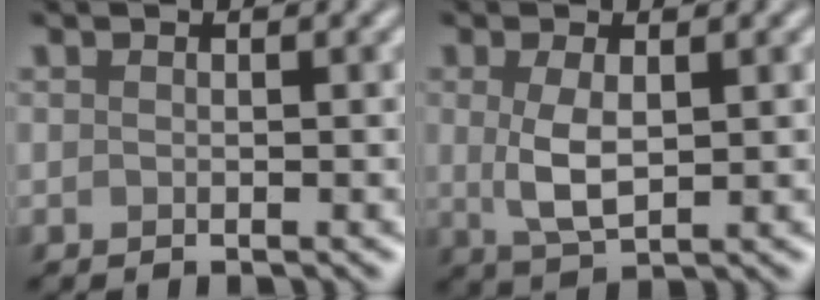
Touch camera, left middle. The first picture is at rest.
{"total": 3.4, "force": [0.3, 1.5, 3.0], "torque": [-0.073, -0.003, 0.011]}